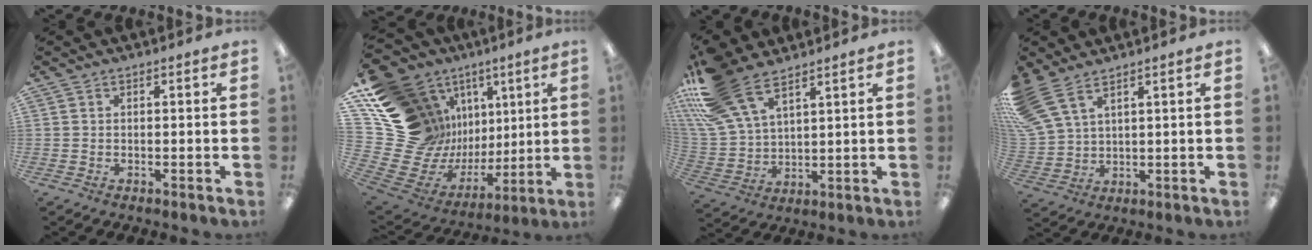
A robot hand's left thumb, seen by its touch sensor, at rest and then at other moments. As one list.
[{"total": 20.6, "force": [9.0, 16.4, 8.7], "torque": [-0.162, -0.108, 0.224]}, {"total": 17.6, "force": [11.8, 8.3, 10.0], "torque": [-0.238, -0.055, 0.218]}, {"total": 9.8, "force": [6.9, 4.4, 5.4], "torque": [-0.134, -0.020, 0.135]}]